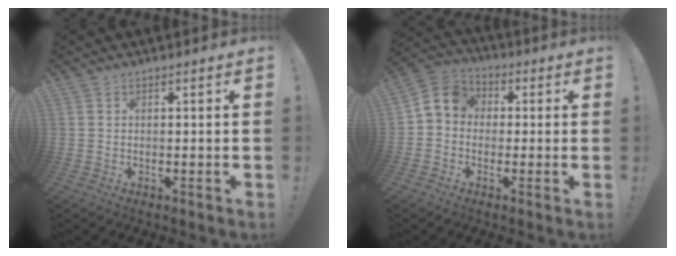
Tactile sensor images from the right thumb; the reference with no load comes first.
{"total": 7.2, "force": [-0.1, 6.3, 3.5], "torque": [-0.059, 0.017, 0.002]}